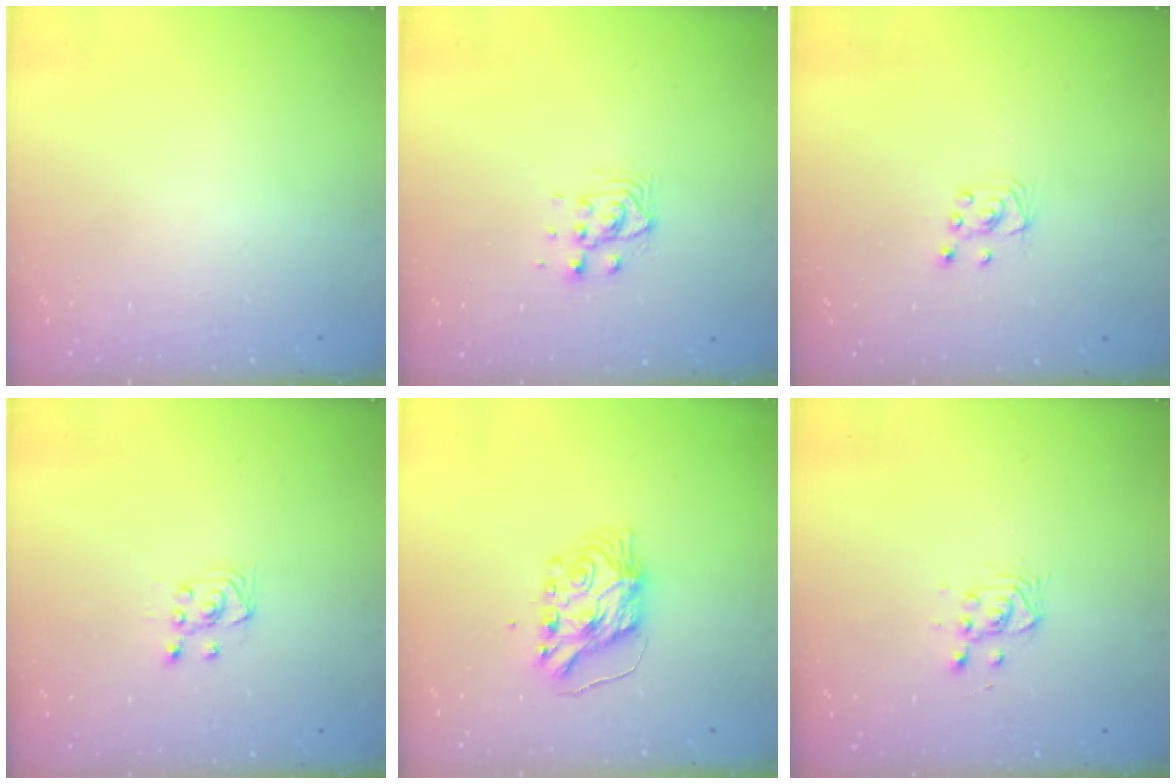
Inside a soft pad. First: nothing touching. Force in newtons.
{"total": 6.4, "press": 6.4, "slide": 0.4}
{"total": 3.1, "press": 3.1, "slide": 0.2}
{"total": 2.9, "press": 2.7, "slide": 1.0}
{"total": 7.2, "press": 7.2, "slide": 0.8}
{"total": 3.6, "press": 3.6, "slide": 0.1}